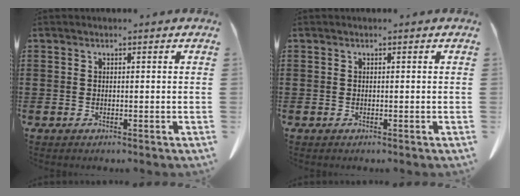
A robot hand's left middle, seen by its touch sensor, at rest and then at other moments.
{"total": 0.0}